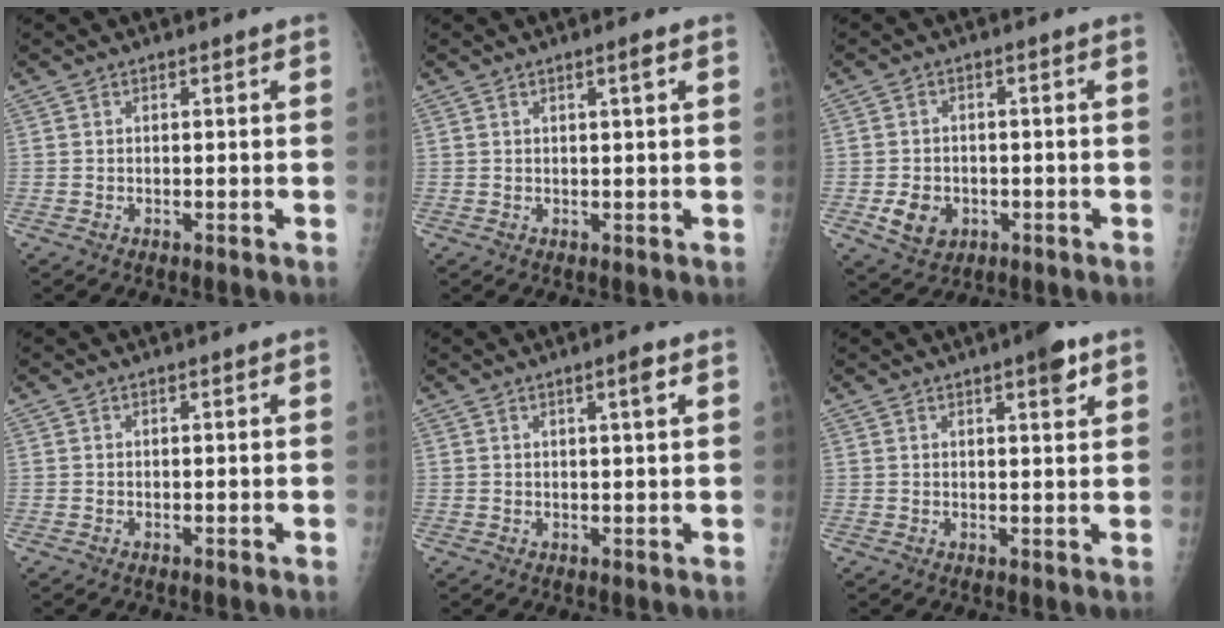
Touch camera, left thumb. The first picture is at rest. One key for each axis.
{"total": 1.7, "fx": 0.8, "fy": 0.0, "fz": 1.5, "tx": -0.026, "ty": -0.002, "tz": 0.013}
{"total": 5.8, "fx": -1.7, "fy": 4.7, "fz": 3.0, "tx": -0.040, "ty": 0.006, "tz": -0.020}
{"total": 0.0}
{"total": 2.7, "fx": 1.2, "fy": 0.1, "fz": 2.4, "tx": -0.038, "ty": -0.003, "tz": 0.018}
{"total": 4.3, "fx": 2.4, "fy": 1.1, "fz": 3.3, "tx": -0.038, "ty": -0.010, "tz": 0.029}